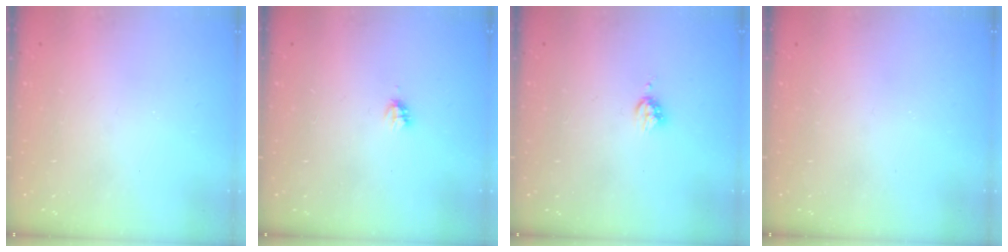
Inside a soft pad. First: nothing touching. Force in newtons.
{"total": 2.7, "press": 2.7, "slide": 0.2}
{"total": 4.2, "press": 4.2, "slide": 0.6}
{"total": 0.0}